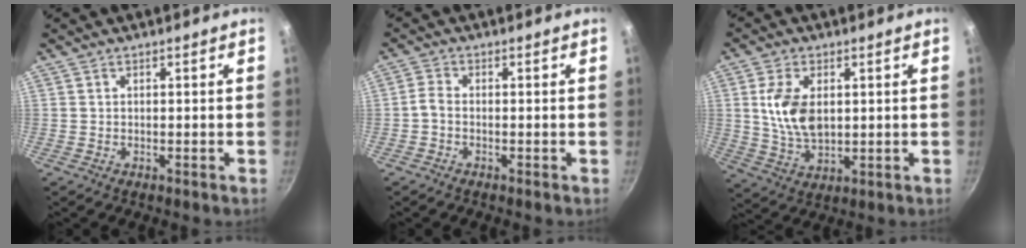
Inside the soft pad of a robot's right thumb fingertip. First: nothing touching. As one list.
[{"total": 2.1, "force": [-1.0, 1.1, 1.4], "torque": [-0.041, 0.012, -0.028]}, {"total": 10.0, "force": [1.6, 5.9, 7.8], "torque": [-0.144, -0.014, 0.036]}]